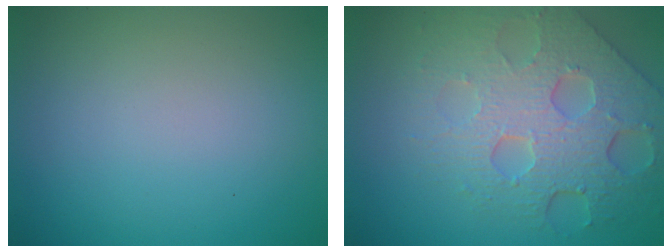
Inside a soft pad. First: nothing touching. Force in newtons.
{"total": 8.2, "press": 5.5, "slide": 6.0}